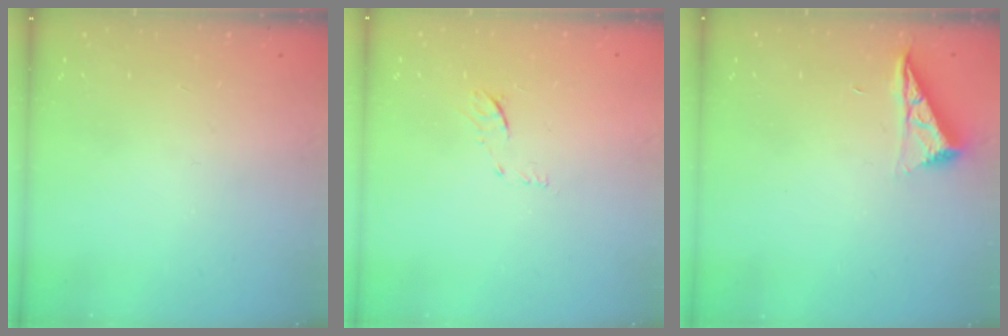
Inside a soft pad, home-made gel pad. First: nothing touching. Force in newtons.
{"total": 6.2, "press": 6.1, "slide": 0.7}
{"total": 7.1, "press": 7.1, "slide": 0.5}